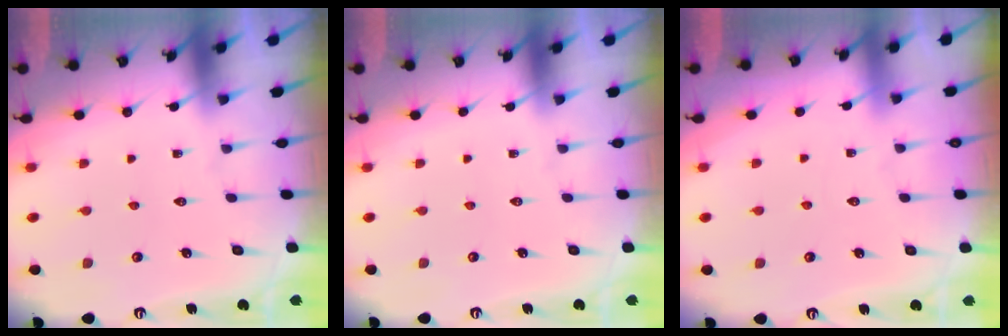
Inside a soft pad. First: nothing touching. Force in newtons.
{"total": 0.0}
{"total": 2.1, "press": 2.1, "slide": 0.2}